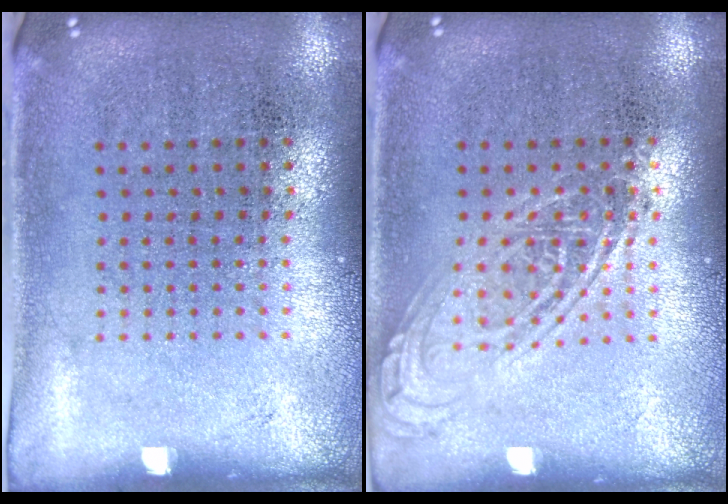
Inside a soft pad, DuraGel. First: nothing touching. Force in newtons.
{"total": 2.4, "press": 2.3, "slide": 0.3}